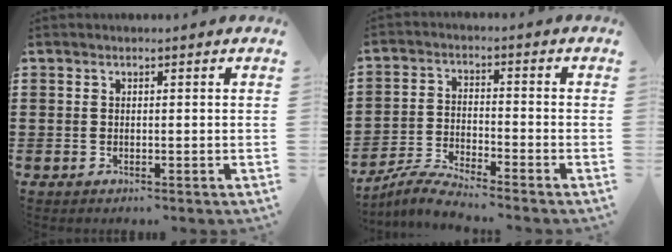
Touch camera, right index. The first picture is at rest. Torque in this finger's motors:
{"motor_torque": [0.43, 1.71, -0.92, -0.12]}